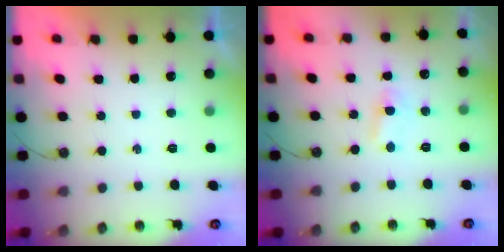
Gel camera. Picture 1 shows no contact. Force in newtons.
{"total": 2.1, "press": 2.1, "slide": 0.3}